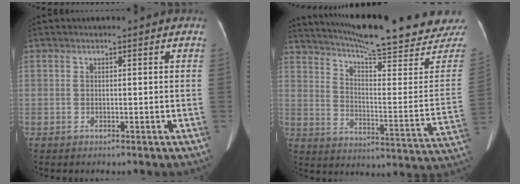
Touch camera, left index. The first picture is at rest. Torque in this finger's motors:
{"motor_torque": [0.77, -1.37, 0.17, 0.02]}